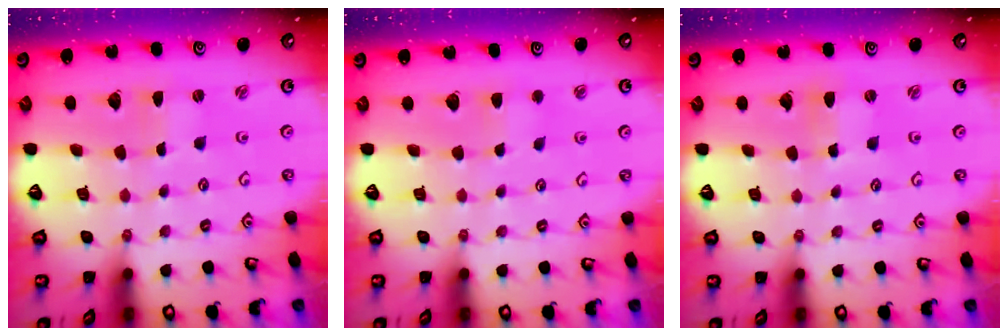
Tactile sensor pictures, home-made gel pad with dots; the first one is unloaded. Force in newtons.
{"total": 2.9, "press": 2.8, "slide": 0.4}
{"total": 2.5, "press": 2.5, "slide": 0.2}